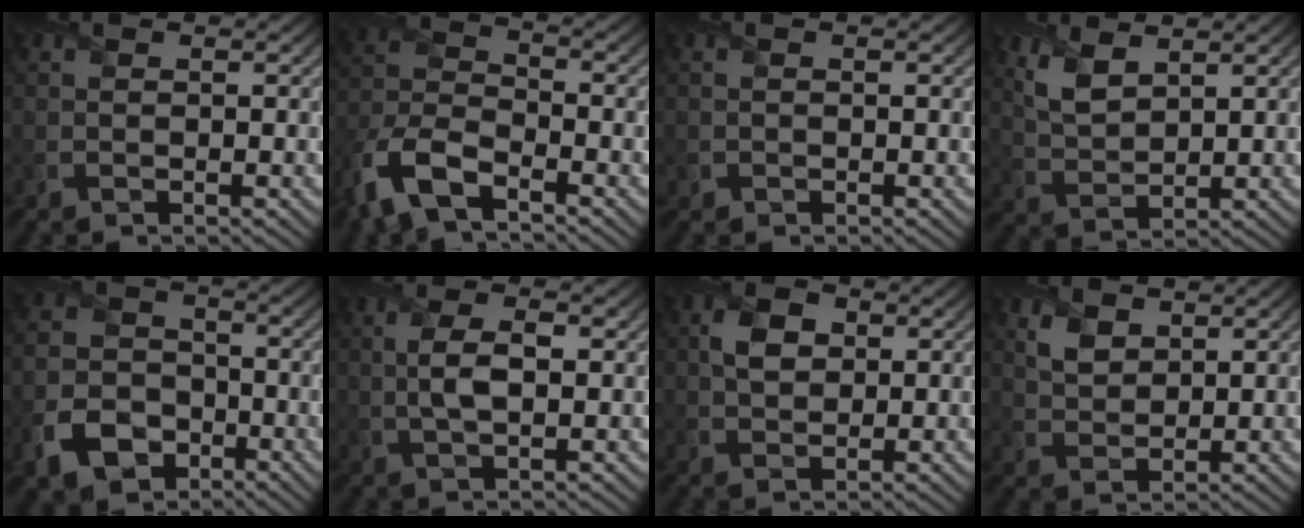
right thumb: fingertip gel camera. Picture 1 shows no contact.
{"total": 9.6, "force": [-6.4, 4.1, 5.9], "torque": [-0.135, -0.019, -0.143]}
{"total": 0.7, "force": [-0.3, 0.6, 0.0], "torque": [0.003, -0.005, -0.007]}
{"total": 4.7, "force": [2.8, 2.4, 3.0], "torque": [-0.081, -0.003, 0.063]}
{"total": 8.3, "force": [-4.3, 5.8, 4.1], "torque": [-0.100, -0.015, -0.093]}
{"total": 3.9, "force": [0.3, 1.6, 3.5], "torque": [-0.083, 0.003, 0.006]}
{"total": 3.9, "force": [0.9, 2.8, 2.6], "torque": [-0.059, 0.006, 0.012]}
{"total": 3.6, "force": [2.0, 2.3, 1.9], "torque": [-0.050, -0.002, 0.042]}